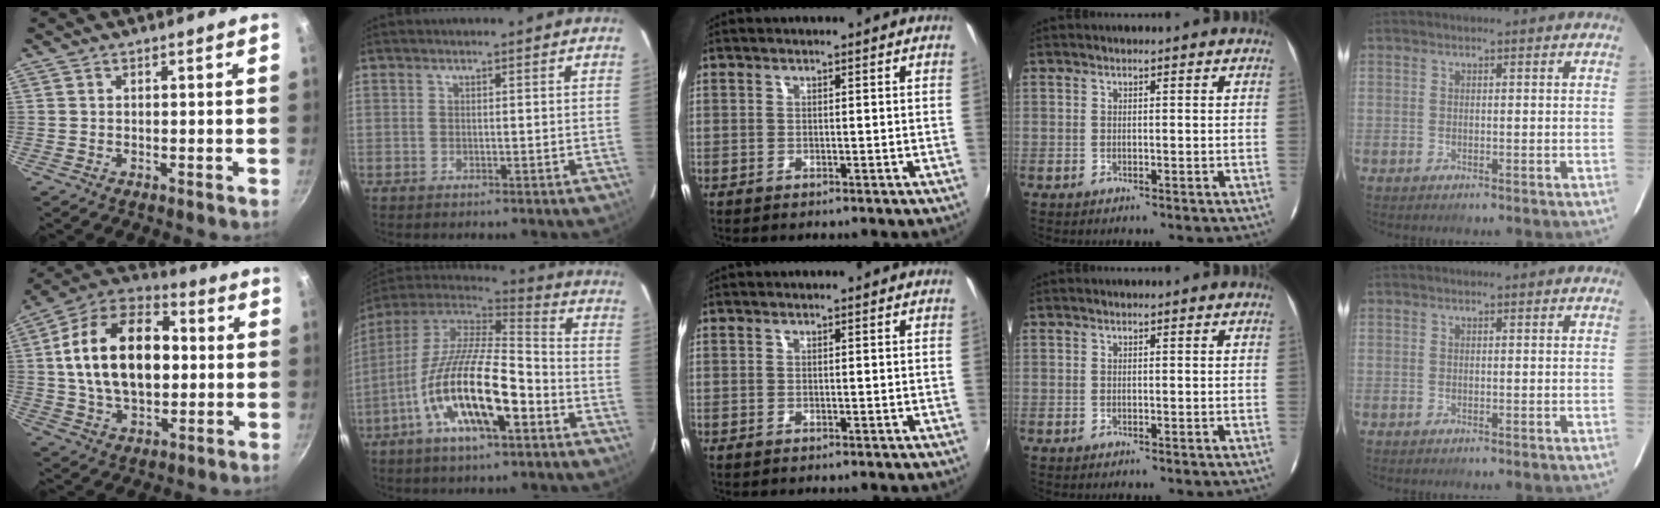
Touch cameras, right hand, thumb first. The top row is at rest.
{"thumb": {"total": 21.9, "force": [1.8, 13.8, 16.9], "torque": [-0.261, 0.026, 0.019]}, "index": {"total": 20.0, "force": [-8.2, 6.2, 17.2], "torque": [-0.320, -0.020, -0.155]}}